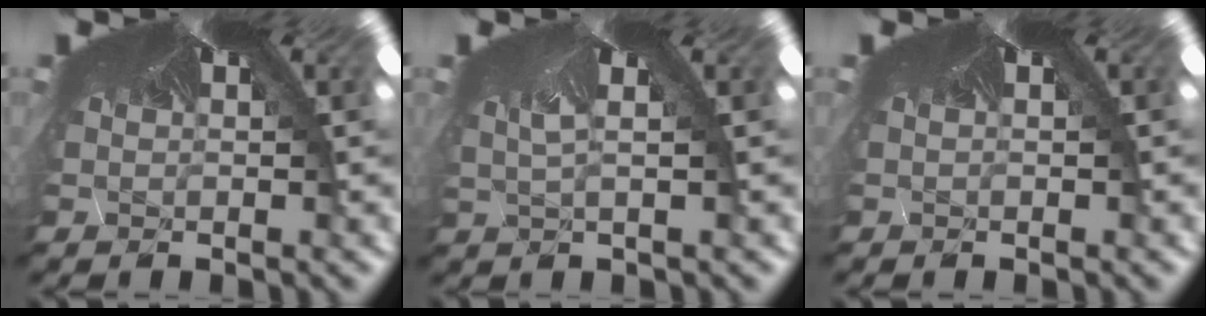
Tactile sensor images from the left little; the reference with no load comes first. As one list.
[{"total": 2.0, "force": [-1.4, -1.4, -0.4], "torque": [0.006, -0.019, -0.006]}, {"total": 0.0}]